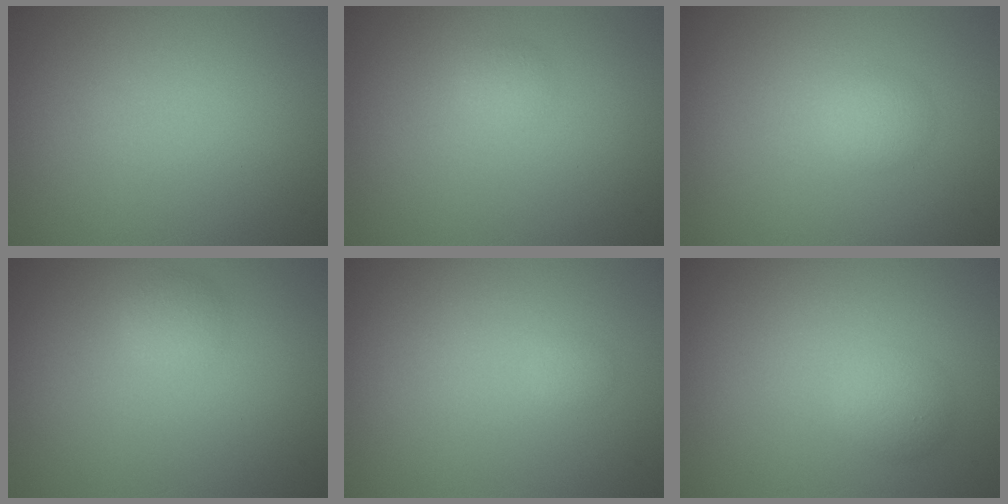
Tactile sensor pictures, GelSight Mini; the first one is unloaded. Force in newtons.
{"total": 0.9, "press": 0.9, "slide": 0.0}
{"total": 1.4, "press": 1.4, "slide": 0.1}
{"total": 1.3, "press": 1.3, "slide": 0.1}
{"total": 0.6, "press": 0.6, "slide": 0.1}
{"total": 1.7, "press": 1.7, "slide": 0.2}